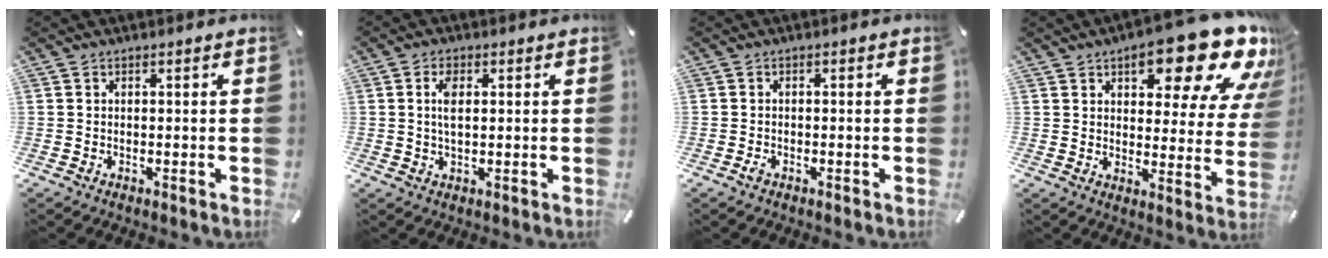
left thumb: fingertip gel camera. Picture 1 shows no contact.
{"total": 4.2, "force": [0.8, 2.1, 3.6], "torque": [-0.076, 0.001, 0.008]}
{"total": 1.0, "force": [-0.6, 0.5, 0.6], "torque": [-0.011, 0.001, -0.013]}
{"total": 20.4, "force": [12.5, 8.5, 13.6], "torque": [-0.167, -0.083, 0.200]}